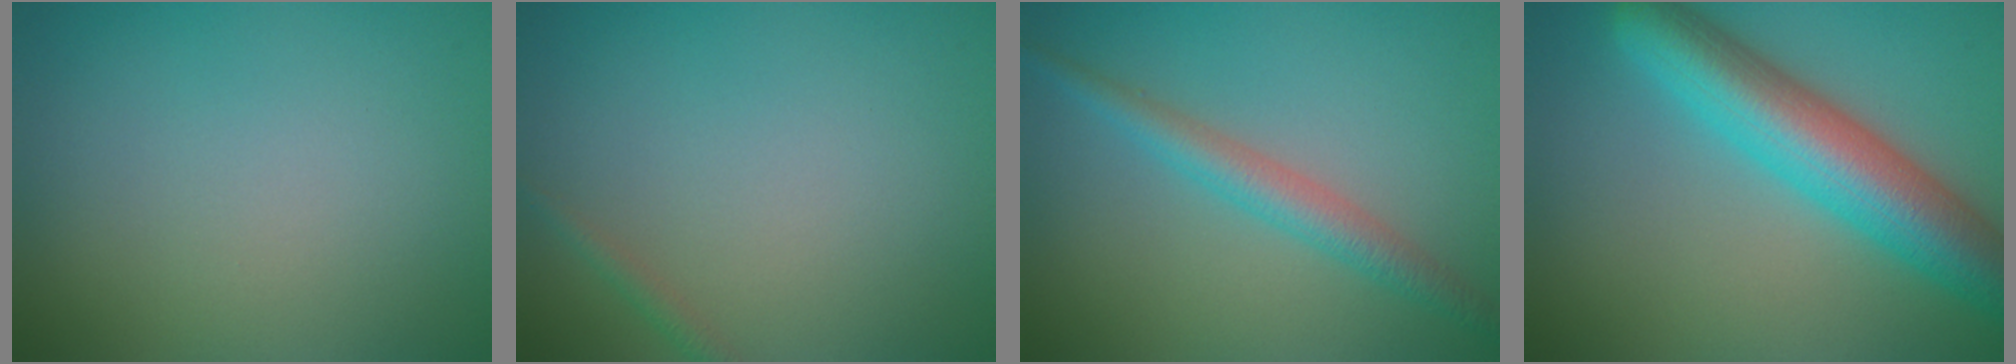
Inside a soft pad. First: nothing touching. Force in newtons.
{"total": 0.9, "press": 0.9, "slide": 0.0}
{"total": 3.0, "press": 3.0, "slide": 0.0}
{"total": 8.5, "press": 8.5, "slide": 0.3}